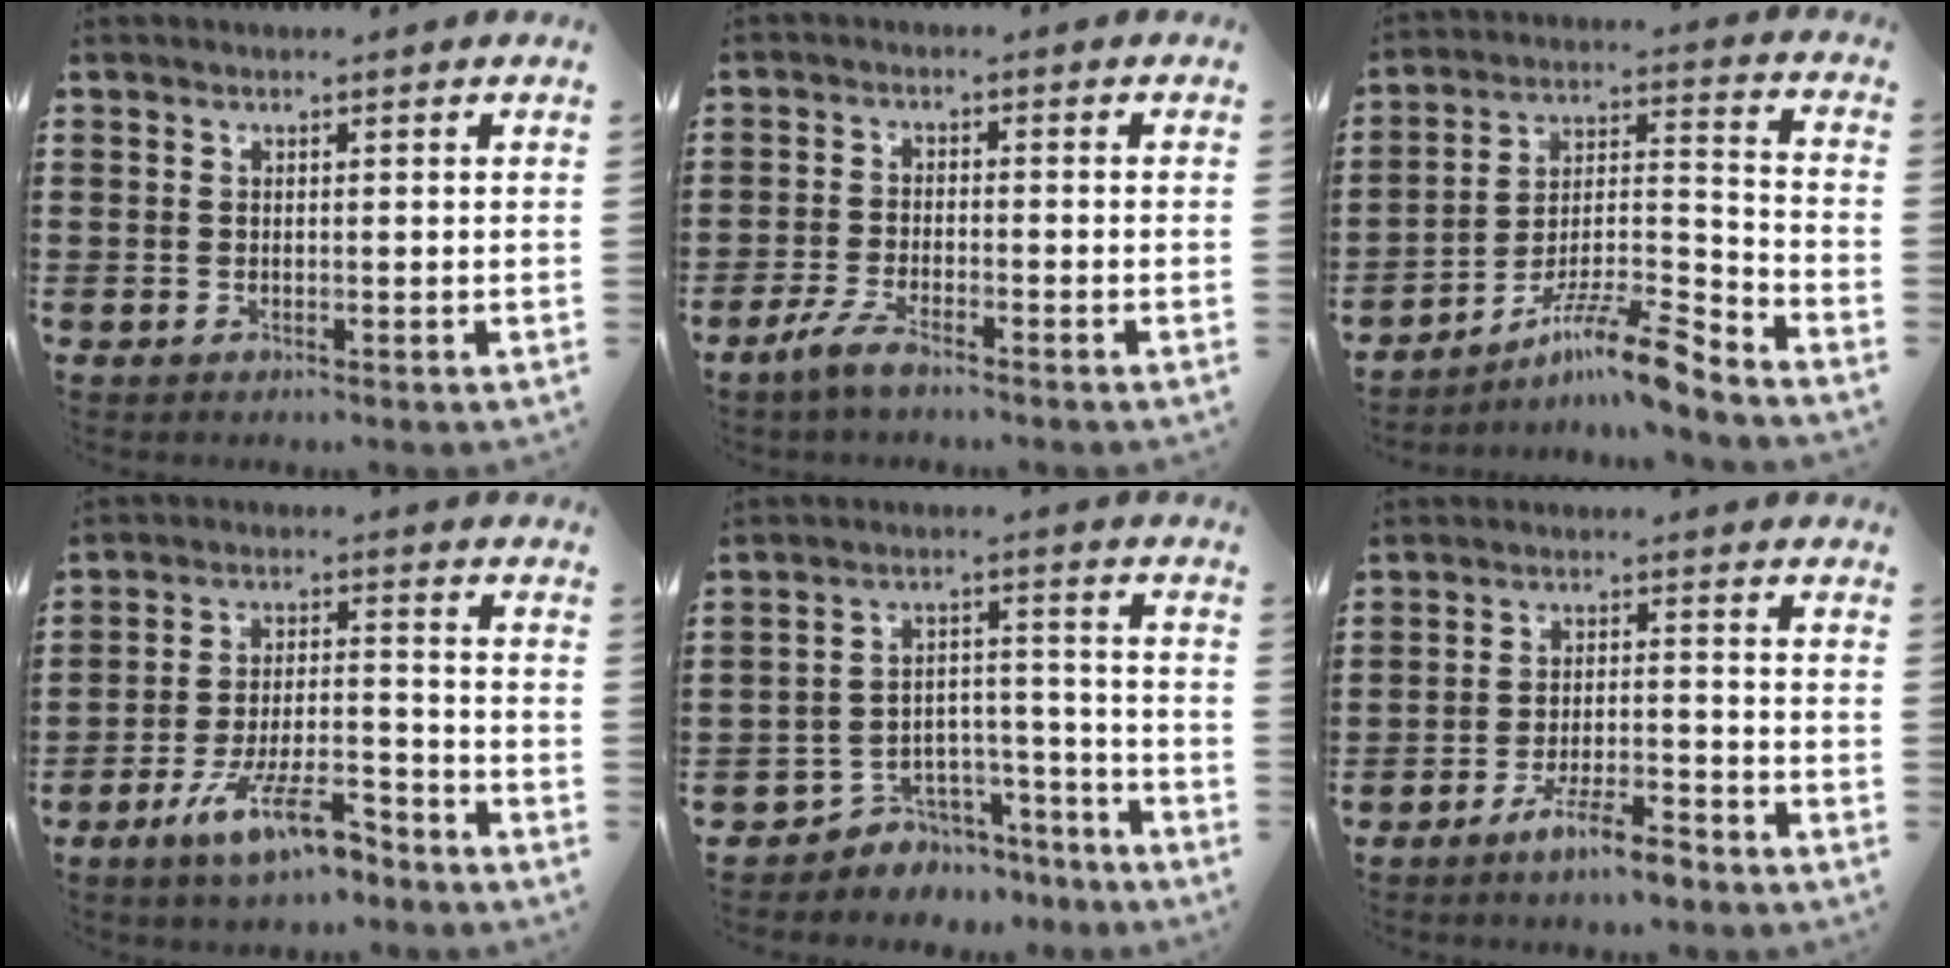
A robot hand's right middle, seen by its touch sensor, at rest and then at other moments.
{"total": 3.8, "force": [-2.9, 0.6, 2.3], "torque": [-0.059, -0.002, -0.060]}
{"total": 9.4, "force": [-7.2, 1.0, 5.9], "torque": [-0.107, 0.003, -0.140]}
{"total": 10.2, "force": [-7.3, 2.4, 6.7], "torque": [-0.132, 0.010, -0.140]}
{"total": 5.1, "force": [-4.5, 2.4, 0.0], "torque": [-0.007, 0.016, -0.092]}
{"total": 6.2, "force": [-5.2, 0.7, 3.2], "torque": [-0.065, -0.001, -0.100]}